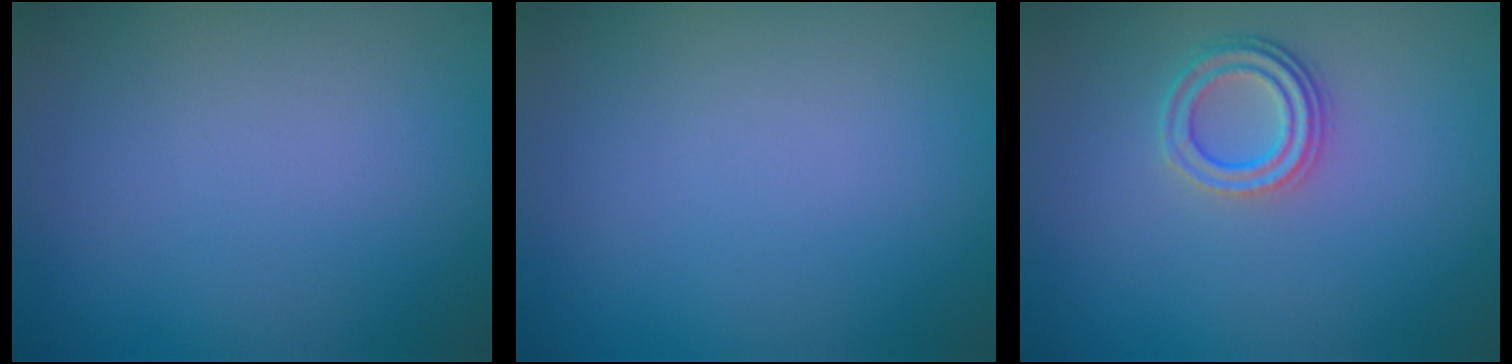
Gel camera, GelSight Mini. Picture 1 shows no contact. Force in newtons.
{"total": 0.0}
{"total": 2.8, "press": 2.3, "slide": 1.6}